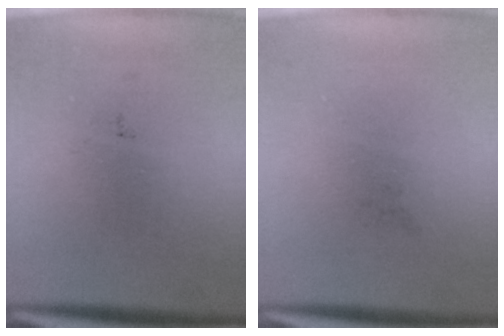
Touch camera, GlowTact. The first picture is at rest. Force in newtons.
{"total": 0.0}